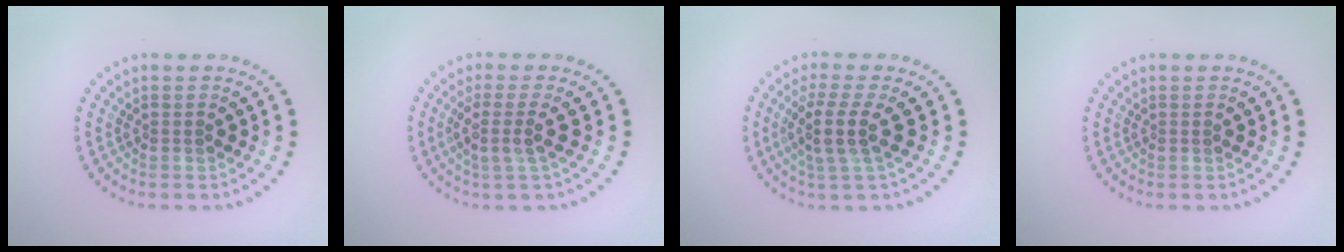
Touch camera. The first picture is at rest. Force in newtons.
{"total": 2.3, "press": 1.8, "slide": 1.3}
{"total": 3.4, "press": 2.6, "slide": 2.2}
{"total": 0.0}